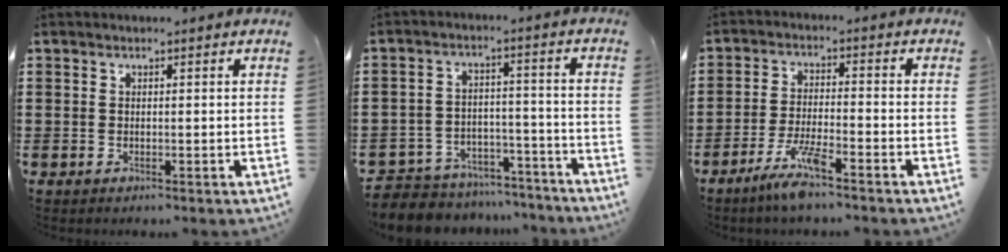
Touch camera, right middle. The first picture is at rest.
{"total": 6.1, "force": [-5.9, 1.4, 0.1], "torque": [-0.010, 0.017, -0.122]}
{"total": 6.0, "force": [-4.4, 0.3, 4.0], "torque": [-0.085, -0.010, -0.082]}